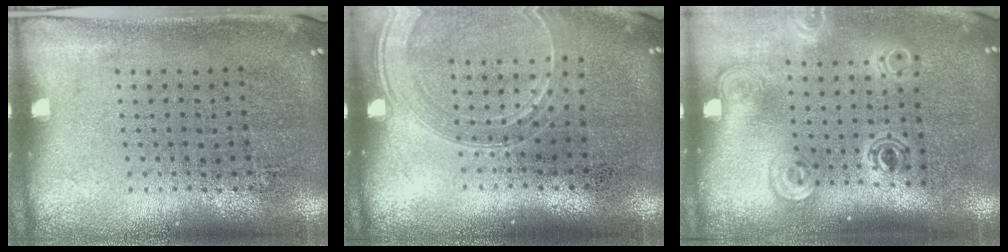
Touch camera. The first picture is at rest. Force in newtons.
{"total": 1.4, "press": 1.4, "slide": 0.3}
{"total": 1.8, "press": 1.4, "slide": 1.2}